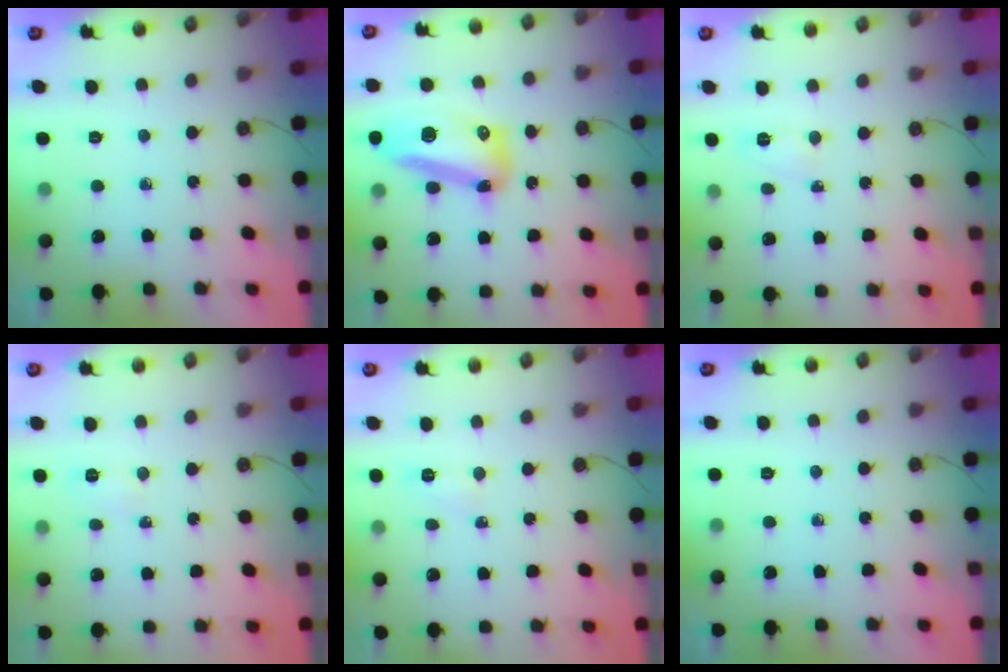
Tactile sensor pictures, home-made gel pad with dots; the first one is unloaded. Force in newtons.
{"total": 15.0, "press": 14.9, "slide": 1.3}
{"total": 3.5, "press": 3.4, "slide": 0.7}
{"total": 2.8, "press": 2.7, "slide": 0.8}
{"total": 3.5, "press": 3.4, "slide": 0.7}
{"total": 0.0}